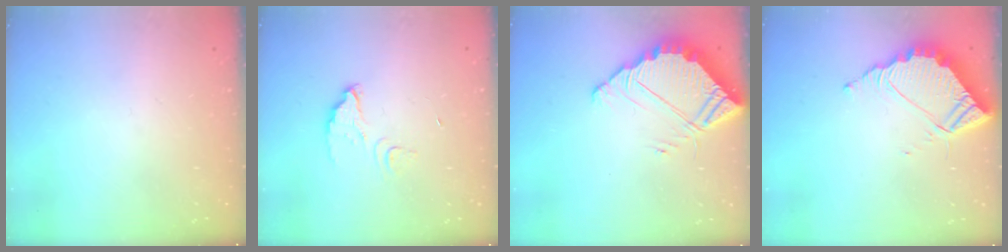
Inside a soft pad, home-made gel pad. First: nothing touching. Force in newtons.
{"total": 3.1, "press": 3.1, "slide": 0.3}
{"total": 5.9, "press": 5.9, "slide": 0.2}
{"total": 8.3, "press": 8.3, "slide": 0.5}